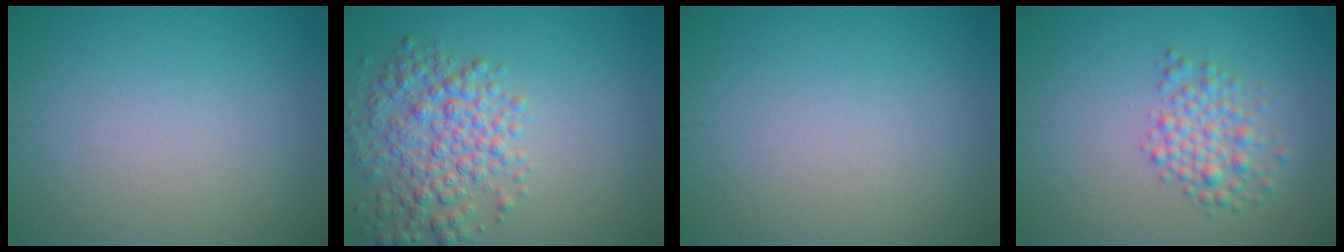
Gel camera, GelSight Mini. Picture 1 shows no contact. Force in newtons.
{"total": 5.2, "press": 5.2, "slide": 0.2}
{"total": 0.0}
{"total": 2.9, "press": 2.9, "slide": 0.1}